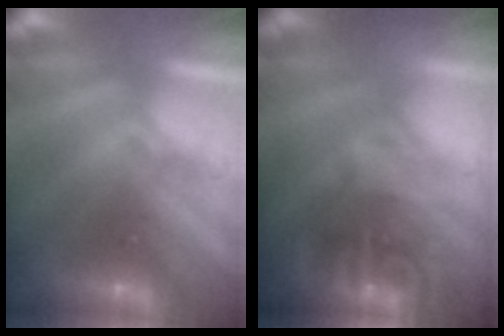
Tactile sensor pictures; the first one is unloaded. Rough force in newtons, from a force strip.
{"total": 4.3}